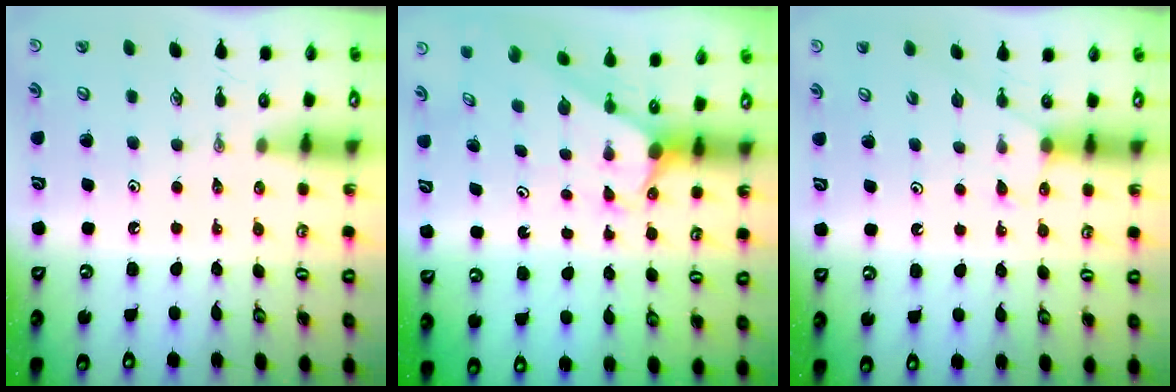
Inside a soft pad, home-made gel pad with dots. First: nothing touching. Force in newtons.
{"total": 2.6, "press": 2.6, "slide": 0.1}
{"total": 3.8, "press": 3.8, "slide": 0.3}